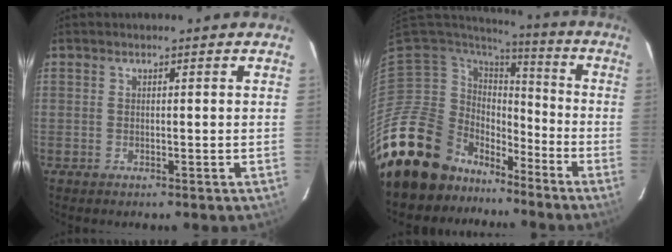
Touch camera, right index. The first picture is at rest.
{"total": 20.3, "force": [-15.1, 12.0, 6.3], "torque": [-0.156, 0.002, -0.250]}